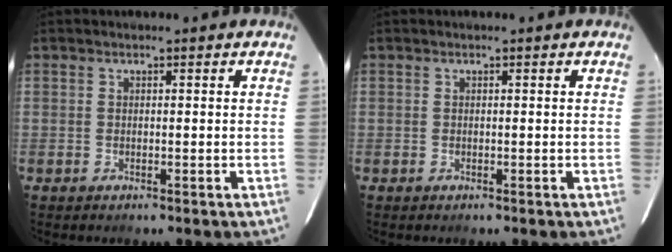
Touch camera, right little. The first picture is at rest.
{"total": 0.0}